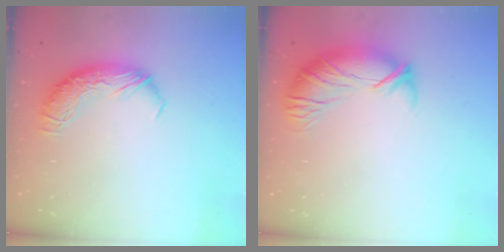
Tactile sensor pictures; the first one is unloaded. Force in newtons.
{"total": 2.9, "press": 1.0, "slide": 2.7}